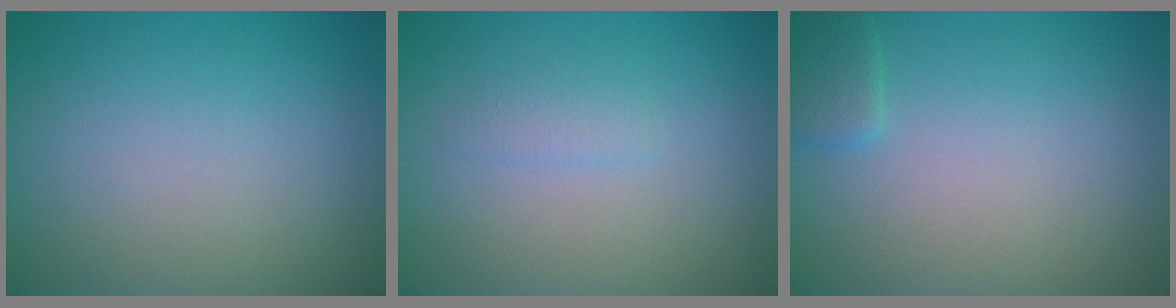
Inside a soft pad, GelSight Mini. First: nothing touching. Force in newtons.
{"total": 1.0, "press": 1.0, "slide": 0.1}
{"total": 1.5, "press": 1.5, "slide": 0.1}